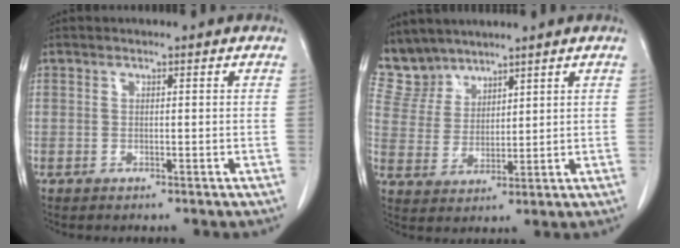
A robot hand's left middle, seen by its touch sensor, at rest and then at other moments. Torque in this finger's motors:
{"motor_torque": [0.04, -0.04, 0.01, -0.01]}